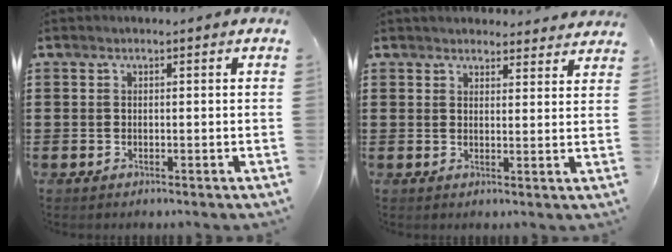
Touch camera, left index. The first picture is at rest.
{"total": 3.0, "force": [3.0, 0.4, 0.2], "torque": [-0.004, -0.014, 0.055]}